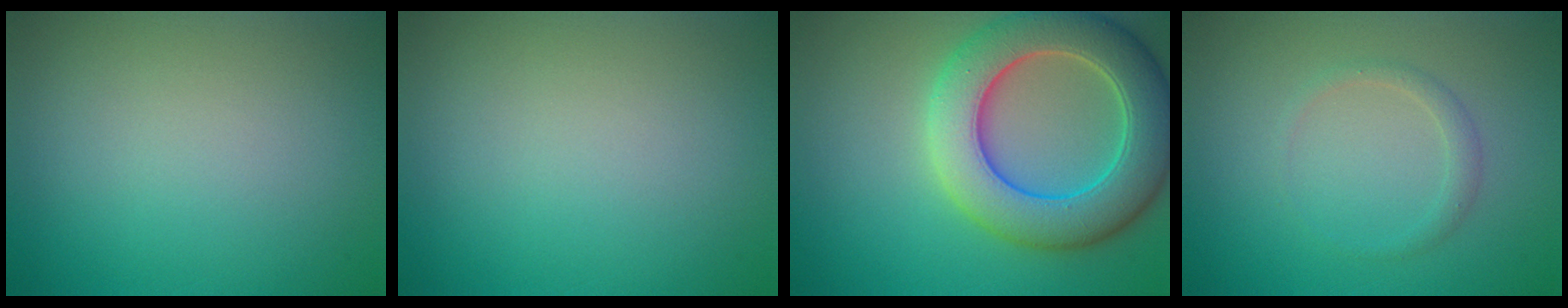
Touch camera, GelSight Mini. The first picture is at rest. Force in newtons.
{"total": 0.0}
{"total": 8.9, "press": 8.9, "slide": 0.3}
{"total": 1.2, "press": 1.2, "slide": 0.0}